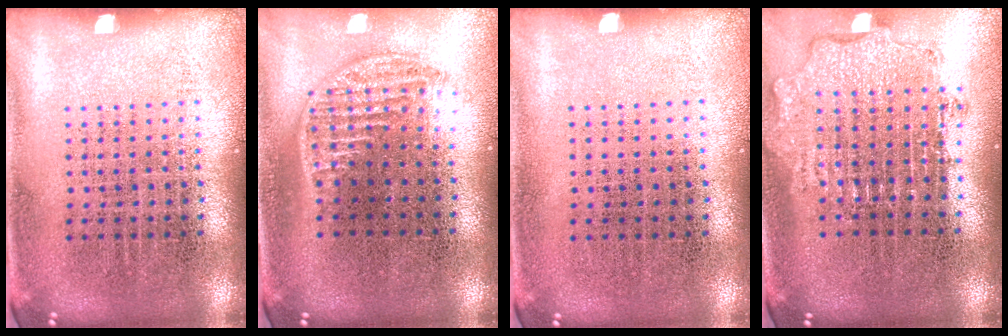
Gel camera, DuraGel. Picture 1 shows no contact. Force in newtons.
{"total": 1.3, "press": 1.1, "slide": 0.5}
{"total": 0.0}
{"total": 1.9, "press": 1.5, "slide": 1.2}